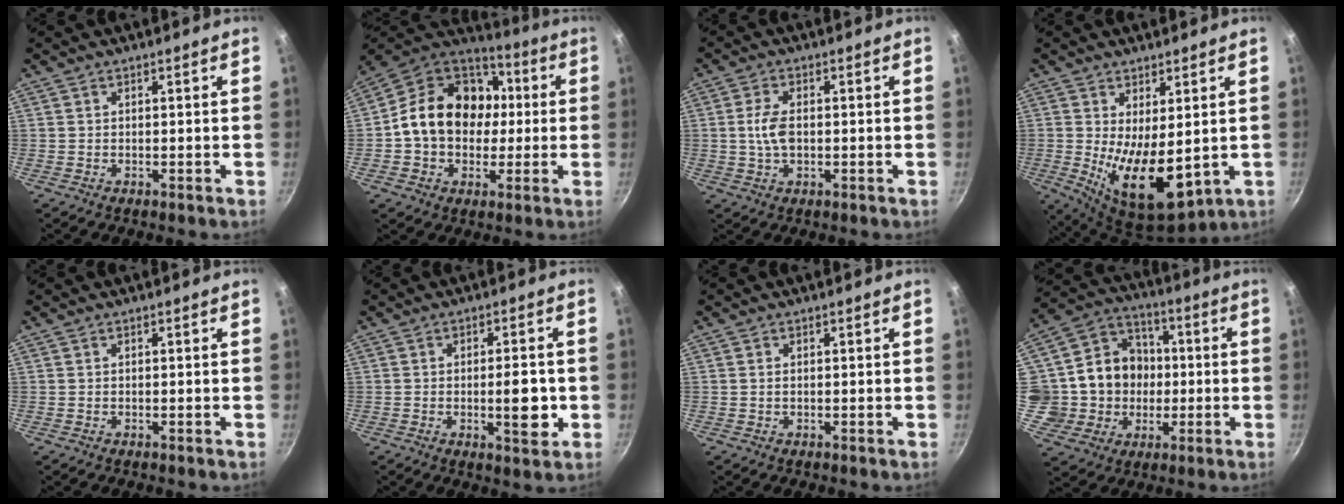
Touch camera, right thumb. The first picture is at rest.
{"total": 20.2, "force": [0.7, 15.9, 12.5], "torque": [-0.181, 0.042, 0.000]}
{"total": 5.1, "force": [-0.1, 2.9, 4.2], "torque": [-0.080, 0.008, -0.004]}
{"total": 12.8, "force": [0.1, 5.9, 11.3], "torque": [-0.168, -0.034, 0.020]}
{"total": 0.0}
{"total": 7.0, "force": [-1.2, 2.4, 6.4], "torque": [-0.077, 0.002, -0.015]}
{"total": 0.6, "force": [0.1, 0.4, 0.5], "torque": [-0.009, 0.001, 0.001]}
{"total": 15.7, "force": [-0.6, 14.3, 6.4], "torque": [-0.075, 0.027, -0.014]}